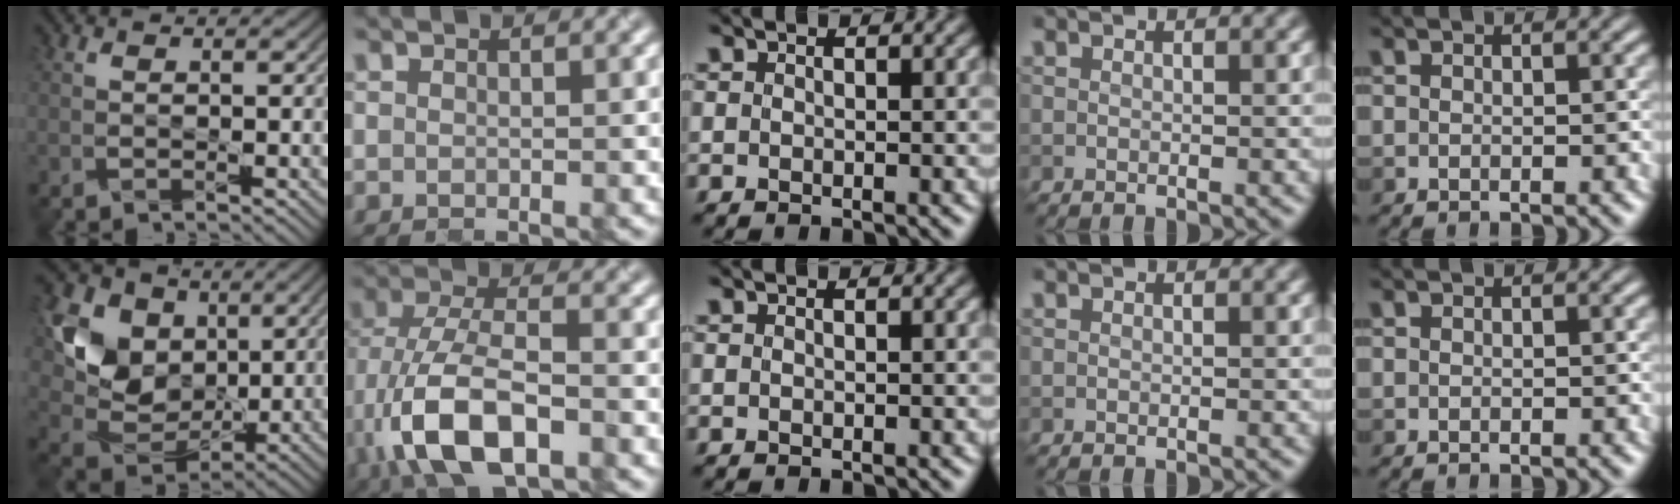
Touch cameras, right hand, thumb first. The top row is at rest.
{"thumb": {"total": 10.4, "force": [3.5, 8.3, 5.1], "torque": [-0.138, 0.000, 0.063]}, "index": {"total": 10.2, "force": [-3.3, 5.1, 8.2], "torque": [-0.170, -0.004, -0.065]}}